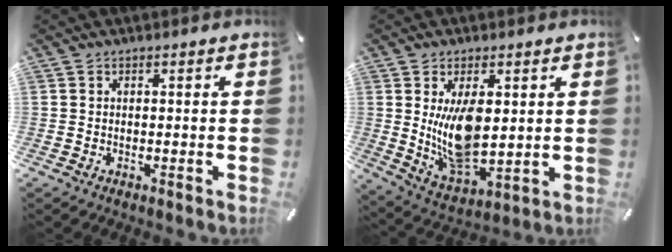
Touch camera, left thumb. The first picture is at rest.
{"total": 12.3, "force": [2.7, 6.7, 9.9], "torque": [-0.185, -0.022, 0.049]}